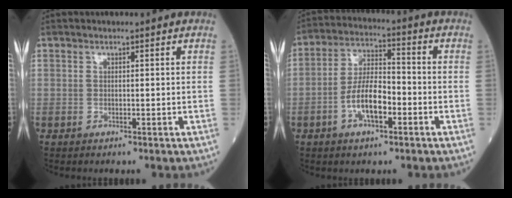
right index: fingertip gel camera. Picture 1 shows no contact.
{"total": 8.3, "force": [-2.9, 3.0, 7.1], "torque": [-0.145, 0.013, -0.055]}